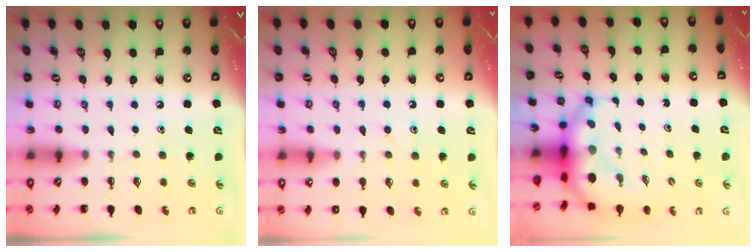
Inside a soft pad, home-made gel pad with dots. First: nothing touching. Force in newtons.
{"total": 7.7, "press": 7.7, "slide": 1.0}
{"total": 6.4, "press": 6.1, "slide": 1.9}